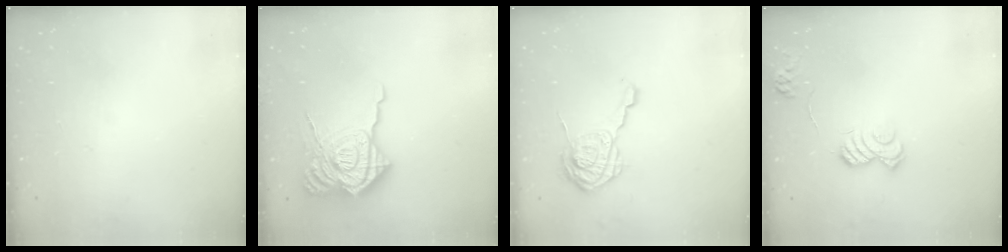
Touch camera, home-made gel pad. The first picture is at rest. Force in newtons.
{"total": 23.6, "press": 23.4, "slide": 2.7}
{"total": 12.1, "press": 12.1, "slide": 0.7}
{"total": 9.8, "press": 9.7, "slide": 0.7}